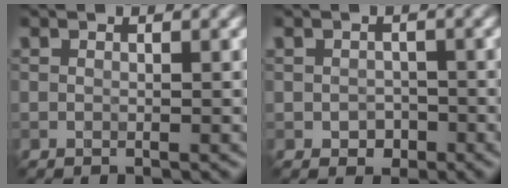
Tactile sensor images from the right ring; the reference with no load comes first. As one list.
[{"total": 1.4, "force": [-0.5, 1.2, 0.4], "torque": [0.002, -0.001, -0.013]}]